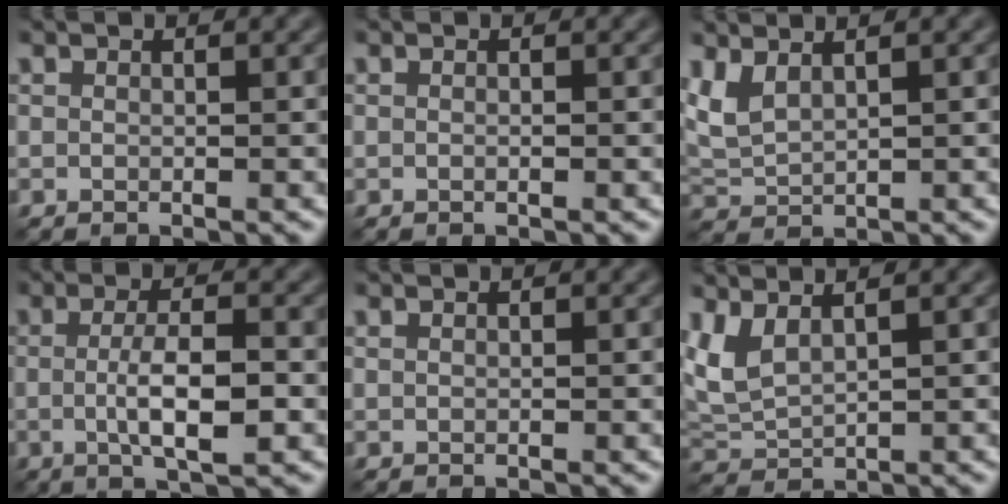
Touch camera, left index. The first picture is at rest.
{"total": 0.0}
{"total": 2.9, "force": [1.7, 1.2, 2.0], "torque": [-0.057, 0.008, 0.040]}
{"total": 4.8, "force": [-0.5, 1.2, 4.6], "torque": [-0.082, -0.002, -0.010]}
{"total": 0.0}
{"total": 3.4, "force": [1.8, 1.4, 2.5], "torque": [-0.068, 0.006, 0.044]}